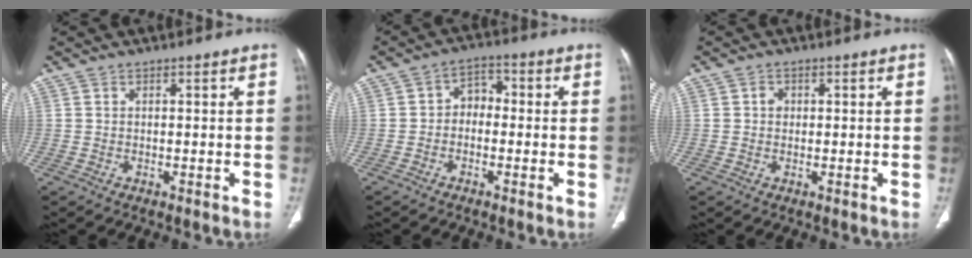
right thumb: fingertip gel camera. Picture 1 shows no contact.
{"total": 4.5, "force": [-0.8, 3.5, 2.7], "torque": [-0.025, 0.024, -0.028]}
{"total": 1.4, "force": [0.2, 1.3, 0.7], "torque": [-0.006, 0.003, 0.002]}